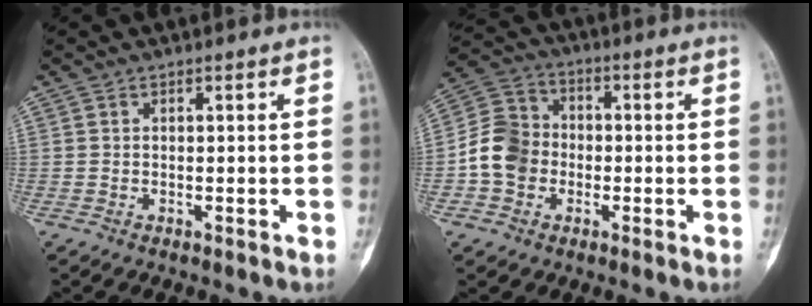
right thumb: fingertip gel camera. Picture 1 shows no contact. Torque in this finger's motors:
{"motor_torque": [0.64, 0.51, 0.56, -0.40, 0.06]}